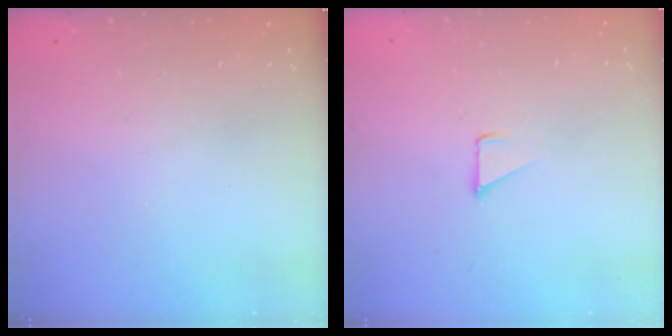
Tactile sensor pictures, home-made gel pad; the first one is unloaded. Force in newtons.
{"total": 1.7, "press": 1.7, "slide": 0.1}